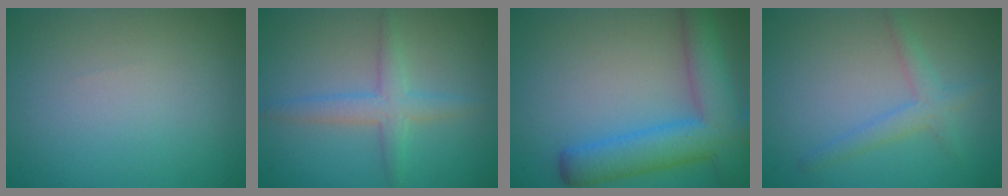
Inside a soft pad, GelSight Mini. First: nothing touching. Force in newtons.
{"total": 2.7, "press": 2.7, "slide": 0.0}
{"total": 7.6, "press": 7.6, "slide": 0.4}
{"total": 2.1, "press": 2.1, "slide": 0.1}